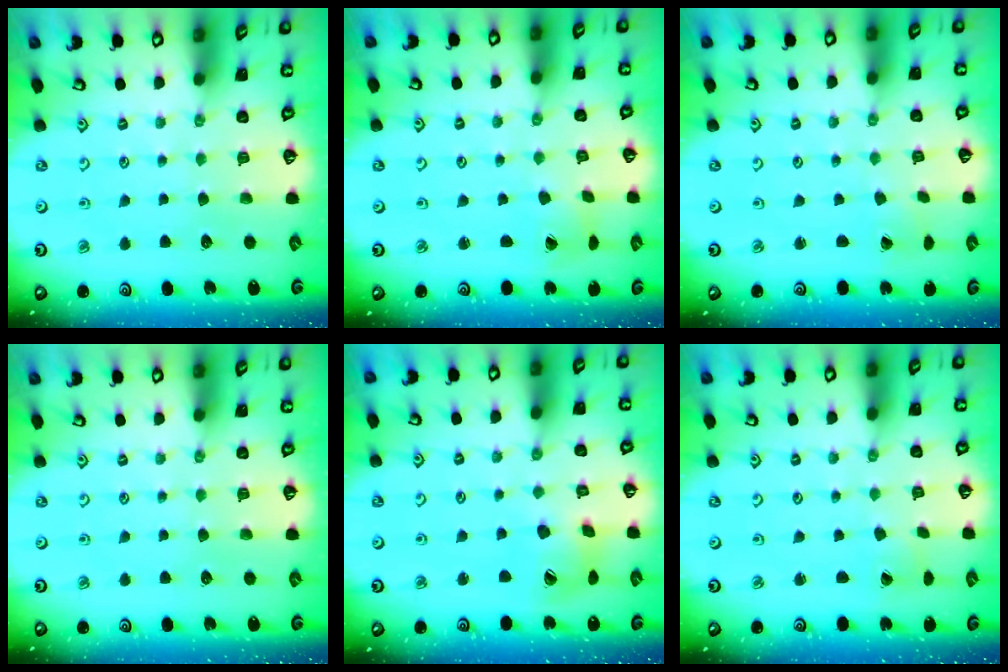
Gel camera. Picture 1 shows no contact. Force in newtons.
{"total": 1.1, "press": 1.1, "slide": 0.2}
{"total": 0.0}
{"total": 0.0}
{"total": 10.1, "press": 10.0, "slide": 1.2}
{"total": 2.8, "press": 2.8, "slide": 0.2}